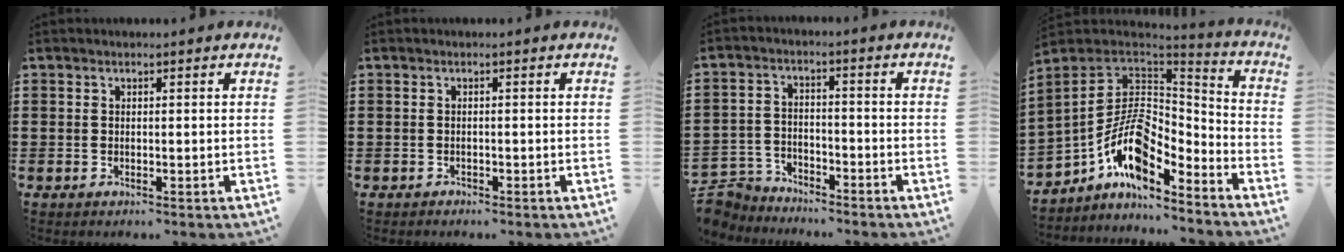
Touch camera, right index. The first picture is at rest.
{"total": 0.6, "force": [-0.6, 0.2, 0.0], "torque": [-0.001, 0.002, -0.013]}
{"total": 5.0, "force": [-4.8, 1.4, 0.0], "torque": [-0.026, 0.005, -0.105]}
{"total": 11.2, "force": [-4.1, 6.6, 8.1], "torque": [-0.182, 0.001, -0.081]}